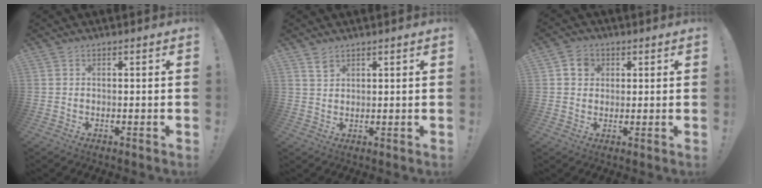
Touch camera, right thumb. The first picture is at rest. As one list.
[{"total": 2.8, "force": [2.1, 1.6, 0.9], "torque": [-0.004, -0.015, 0.037]}, {"total": 5.0, "force": [1.8, 4.4, 1.8], "torque": [-0.021, -0.001, 0.034]}]